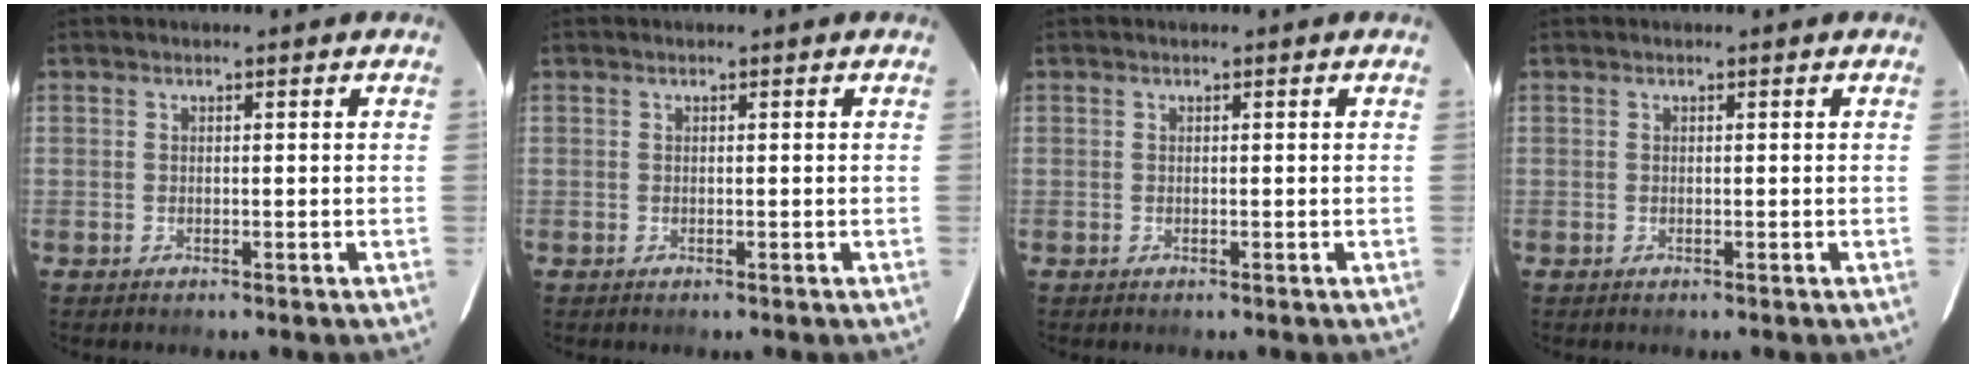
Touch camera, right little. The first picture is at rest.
{"total": 0.0}
{"total": 0.0}
{"total": 0.0}